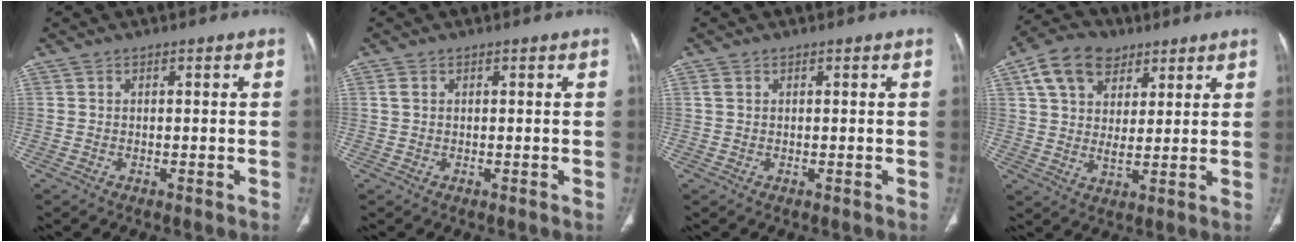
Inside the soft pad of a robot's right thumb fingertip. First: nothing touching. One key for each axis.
{"total": 1.1, "fx": 0.3, "fy": 0.7, "fz": 0.7, "tx": -0.017, "ty": 0.005, "tz": 0.008}
{"total": 0.8, "fx": 0.3, "fy": 0.5, "fz": 0.5, "tx": -0.012, "ty": 0.006, "tz": 0.007}
{"total": 11.7, "fx": 5.8, "fy": 7.6, "fz": 6.8, "tx": -0.103, "ty": -0.010, "tz": 0.103}